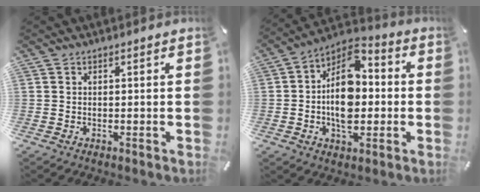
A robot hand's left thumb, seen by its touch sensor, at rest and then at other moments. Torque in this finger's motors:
{"motor_torque": [1.93, 3.08, 1.19, -0.78, 0.58]}